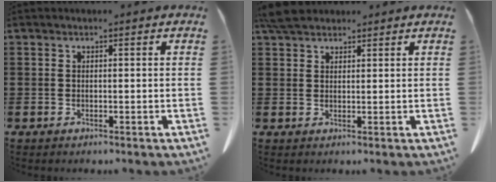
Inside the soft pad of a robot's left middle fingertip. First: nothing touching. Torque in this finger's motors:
{"motor_torque": [1.21, 0.93, -0.04, -0.07]}